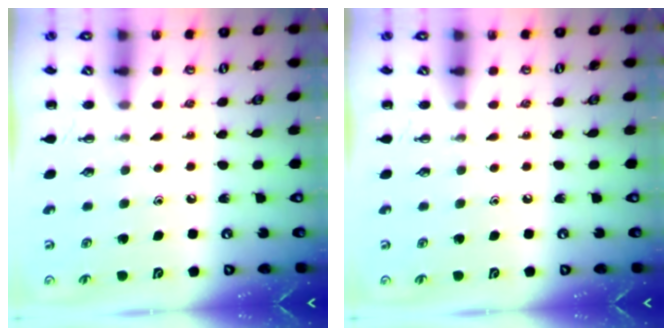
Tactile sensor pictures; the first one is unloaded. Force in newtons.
{"total": 0.0}